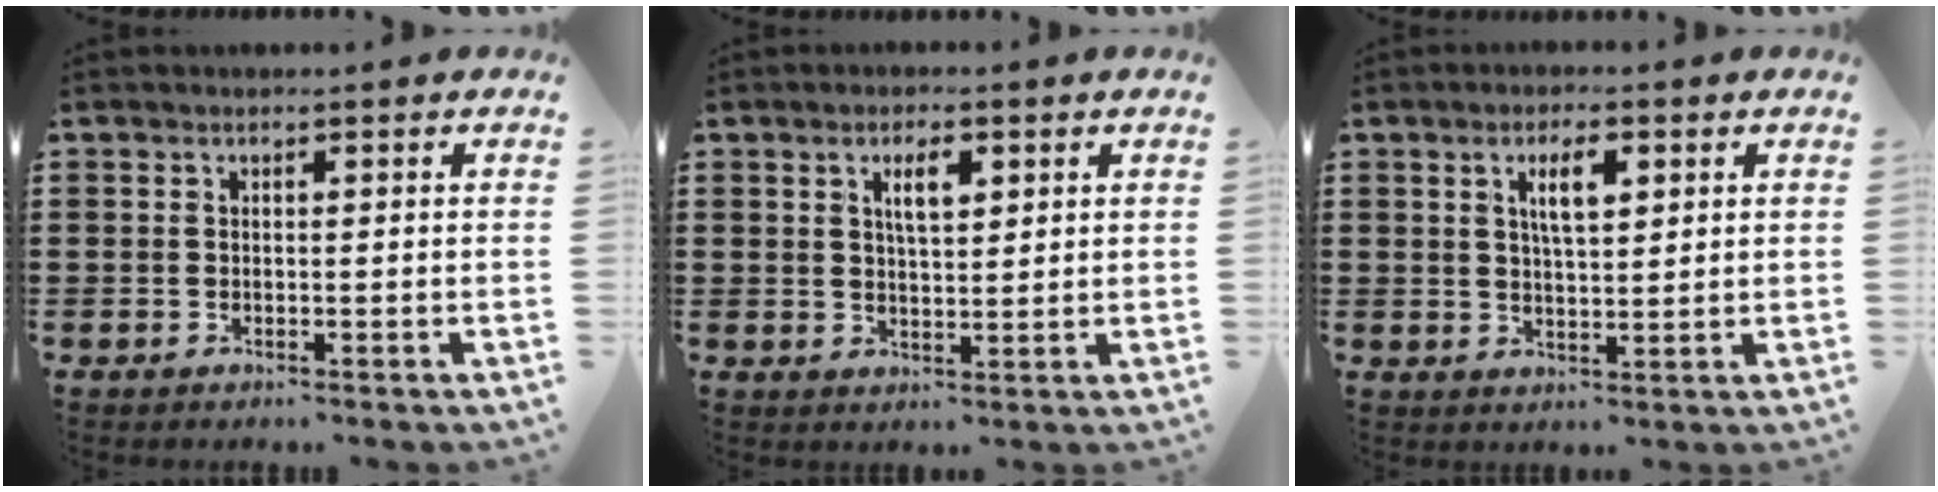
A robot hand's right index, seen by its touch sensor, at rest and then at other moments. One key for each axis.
{"total": 3.7, "fx": 1.5, "fy": 1.3, "fz": 3.1, "tx": -0.060, "ty": 0.002, "tz": 0.023}
{"total": 4.6, "fx": 1.7, "fy": 1.5, "fz": 4.0, "tx": -0.077, "ty": 0.004, "tz": 0.026}